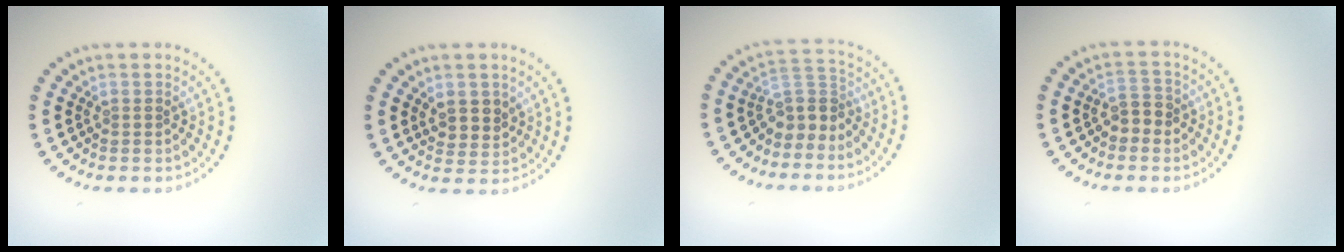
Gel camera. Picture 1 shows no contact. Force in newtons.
{"total": 2.3, "press": 2.1, "slide": 0.9}
{"total": 3.2, "press": 2.4, "slide": 2.1}
{"total": 2.1, "press": 2.0, "slide": 0.5}